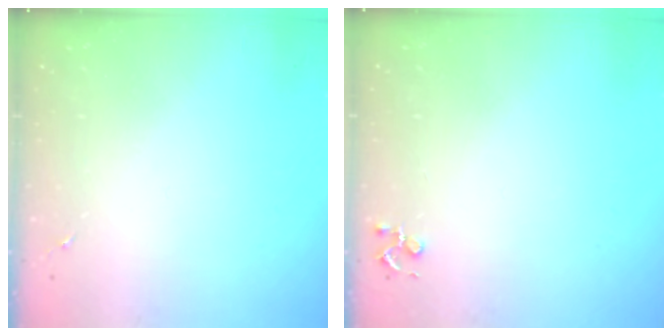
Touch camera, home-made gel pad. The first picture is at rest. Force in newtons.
{"total": 3.9, "press": 3.9, "slide": 0.5}